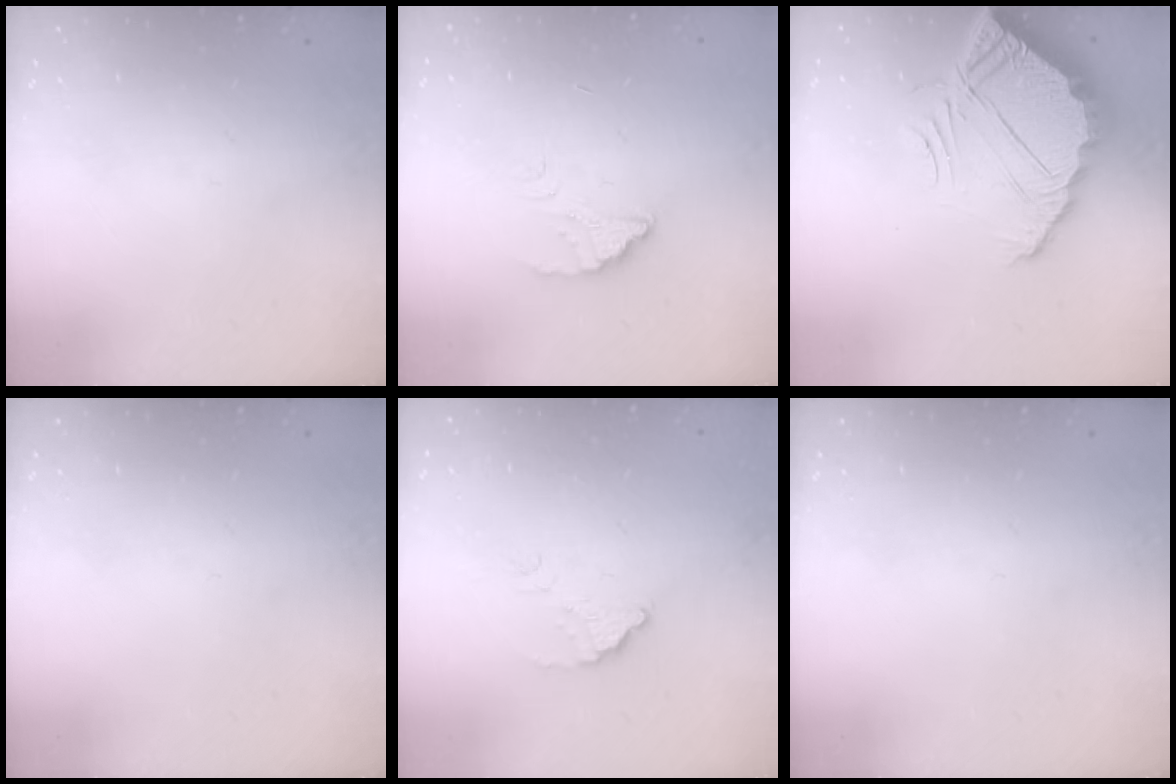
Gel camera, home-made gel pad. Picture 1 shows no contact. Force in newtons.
{"total": 2.7, "press": 2.7, "slide": 0.1}
{"total": 11.4, "press": 11.3, "slide": 0.8}
{"total": 0.0}
{"total": 2.9, "press": 2.9, "slide": 0.1}
{"total": 0.0}